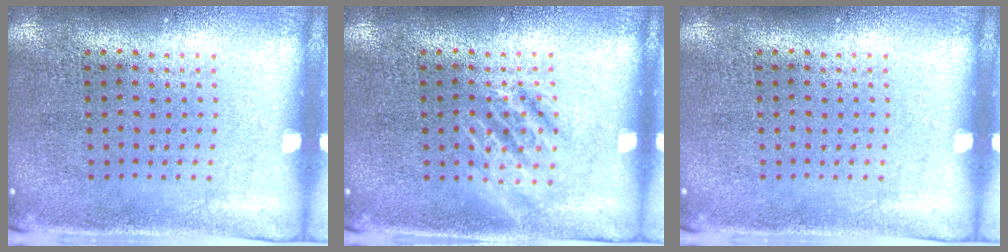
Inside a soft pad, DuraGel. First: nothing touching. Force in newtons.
{"total": 2.0, "press": 2.0, "slide": 0.3}
{"total": 0.0}